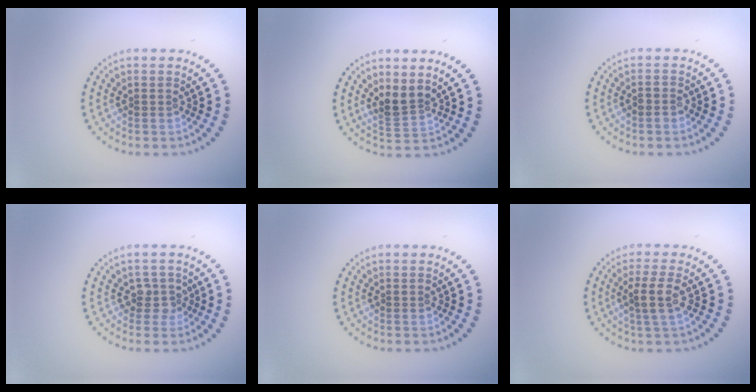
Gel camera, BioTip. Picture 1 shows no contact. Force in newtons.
{"total": 2.4, "press": 1.8, "slide": 1.6}
{"total": 1.0, "press": 0.9, "slide": 0.5}
{"total": 1.8, "press": 1.3, "slide": 1.2}
{"total": 0.0}
{"total": 2.4, "press": 2.1, "slide": 1.2}